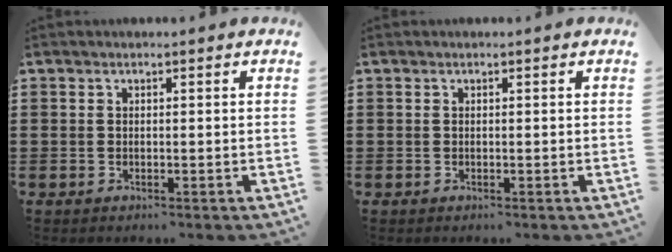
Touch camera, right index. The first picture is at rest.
{"total": 0.0}